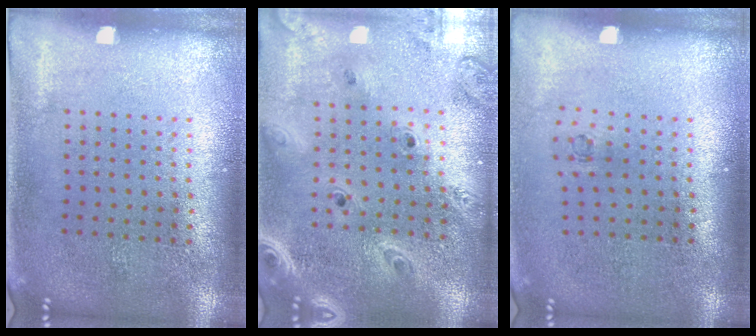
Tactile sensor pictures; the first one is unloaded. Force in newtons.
{"total": 2.8, "press": 2.3, "slide": 1.5}
{"total": 0.6, "press": 0.2, "slide": 0.5}